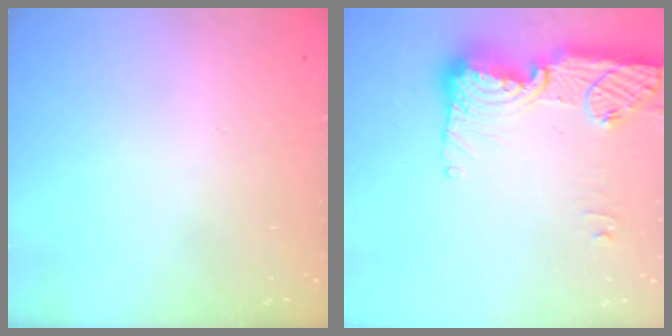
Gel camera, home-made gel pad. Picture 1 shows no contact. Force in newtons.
{"total": 16.5, "press": 16.5, "slide": 1.1}